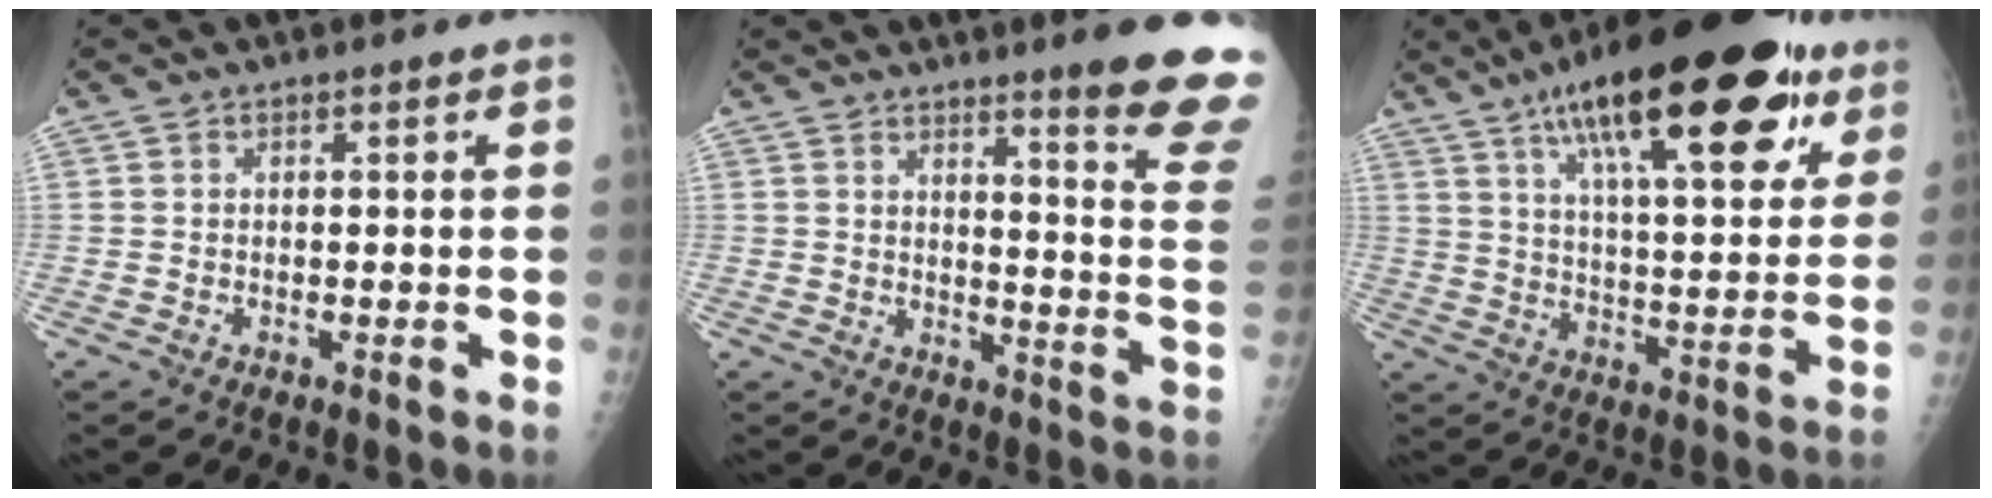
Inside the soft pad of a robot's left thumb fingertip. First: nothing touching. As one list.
[{"total": 15.4, "force": [11.6, 0.4, 10.1], "torque": [-0.103, -0.099, 0.141]}, {"total": 28.7, "force": [15.9, 9.6, 21.9], "torque": [-0.310, -0.022, 0.242]}]